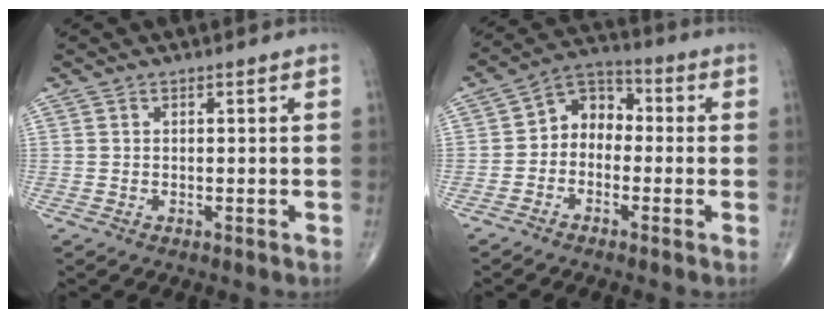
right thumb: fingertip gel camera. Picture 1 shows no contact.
{"total": 7.3, "force": [-1.1, 5.7, 4.4], "torque": [-0.039, 0.035, -0.041]}